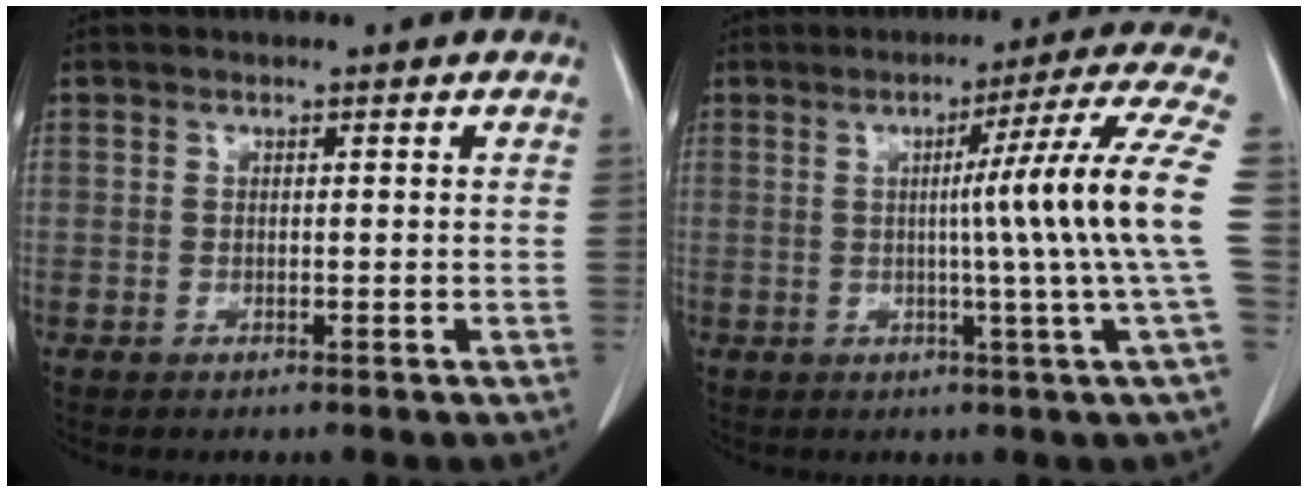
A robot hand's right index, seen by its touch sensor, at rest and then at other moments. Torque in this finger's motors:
{"motor_torque": [0.94, -0.08, 0.45, 0.13]}